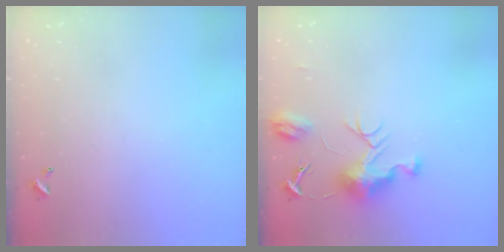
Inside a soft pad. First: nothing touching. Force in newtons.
{"total": 9.1, "press": 9.1, "slide": 0.7}